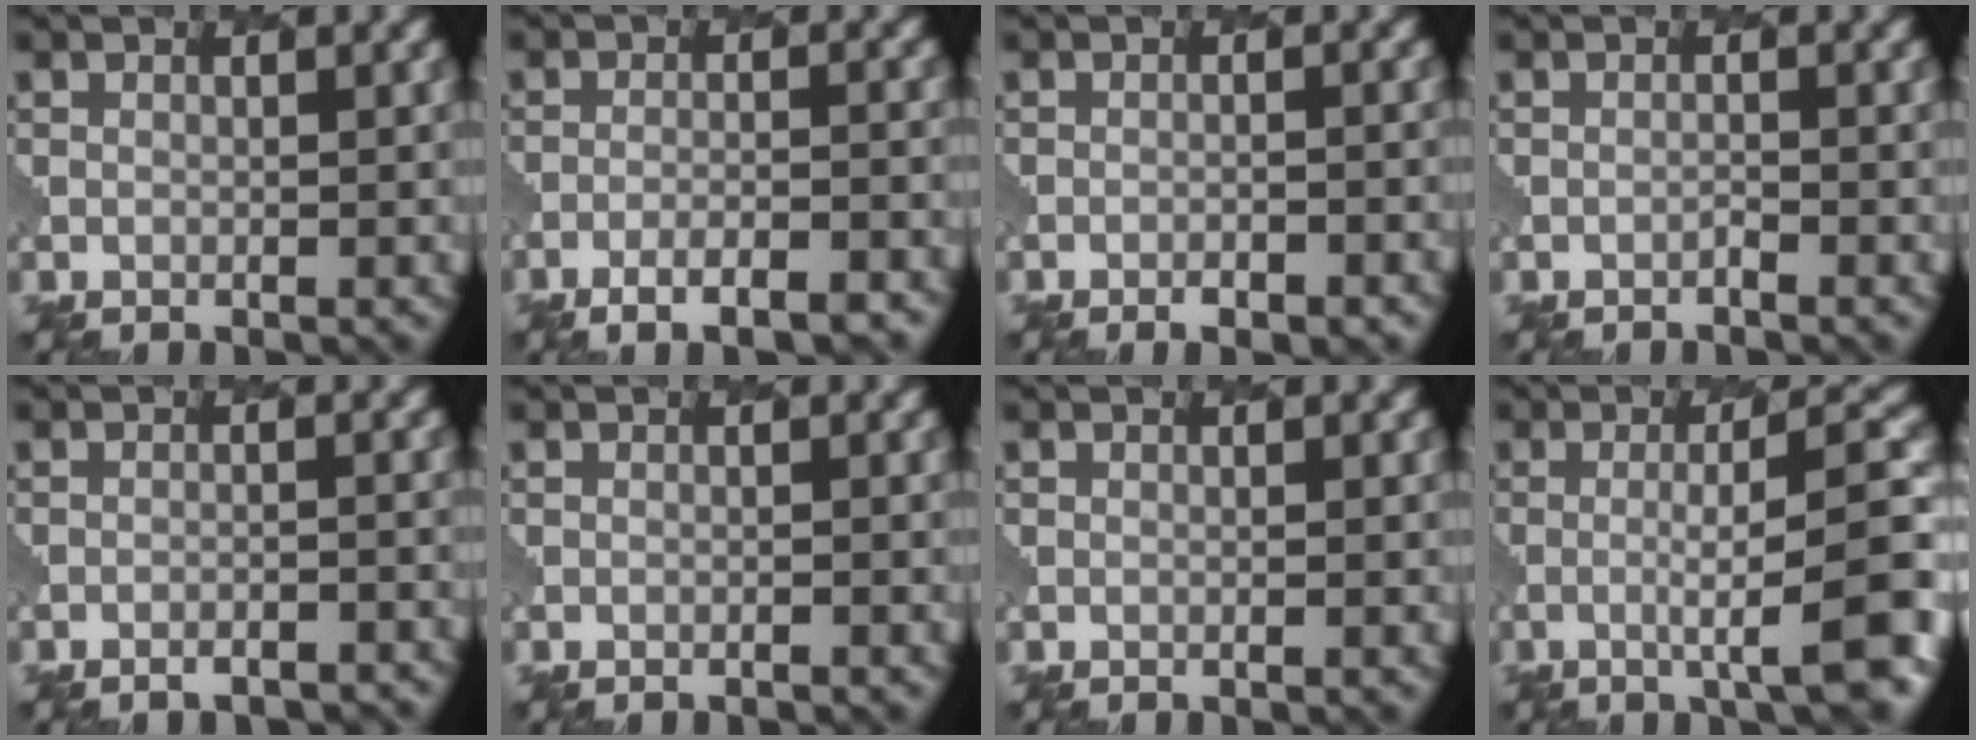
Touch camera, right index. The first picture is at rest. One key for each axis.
{"total": 5.1, "fx": -3.7, "fy": 1.1, "fz": 3.3, "tx": -0.057, "ty": -0.007, "tz": -0.061}
{"total": 2.1, "fx": -1.6, "fy": 0.6, "fz": 1.2, "tx": -0.023, "ty": 0.009, "tz": -0.025}
{"total": 0.0}
{"total": 3.6, "fx": -3.3, "fy": 0.8, "fz": 1.0, "tx": -0.006, "ty": 0.013, "tz": -0.043}
{"total": 0.6, "fx": -0.6, "fy": 0.1, "fz": 0.2, "tx": 0.005, "ty": 0.001, "tz": -0.012}
{"total": 0.0}
{"total": 8.5, "fx": -2.1, "fy": 1.3, "fz": 8.2, "tx": -0.107, "ty": 0.015, "tz": -0.044}